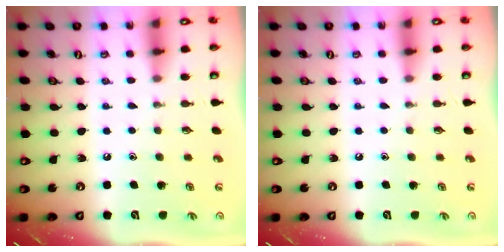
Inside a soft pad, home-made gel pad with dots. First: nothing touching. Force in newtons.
{"total": 0.0}